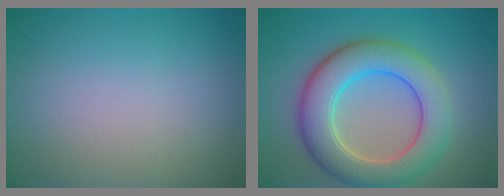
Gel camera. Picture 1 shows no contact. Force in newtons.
{"total": 8.1, "press": 8.1, "slide": 0.2}